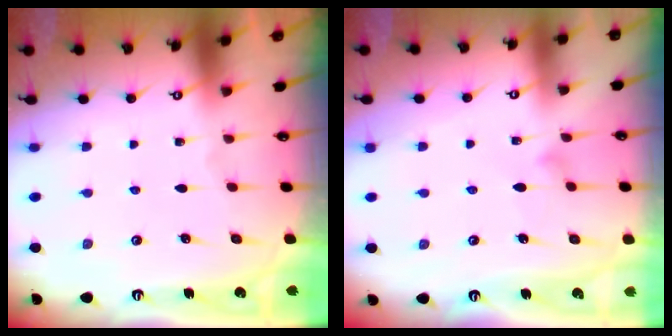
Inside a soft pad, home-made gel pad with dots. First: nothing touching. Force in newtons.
{"total": 6.9, "press": 6.9, "slide": 0.4}